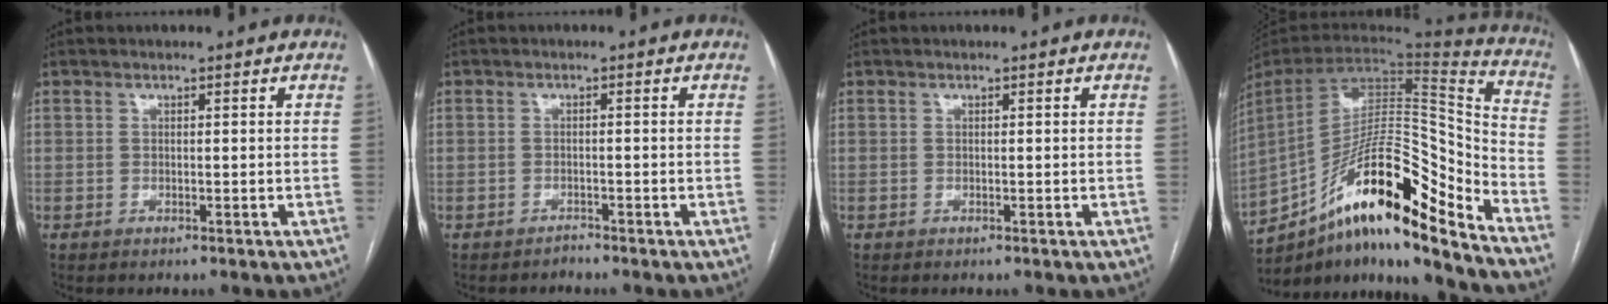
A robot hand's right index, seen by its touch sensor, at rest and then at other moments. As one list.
[{"total": 1.0, "force": [-0.9, 0.2, -0.2], "torque": [0.006, -0.002, -0.017]}, {"total": 0.0}, {"total": 23.6, "force": [-15.8, 3.2, 17.2], "torque": [-0.280, 0.021, -0.271]}]